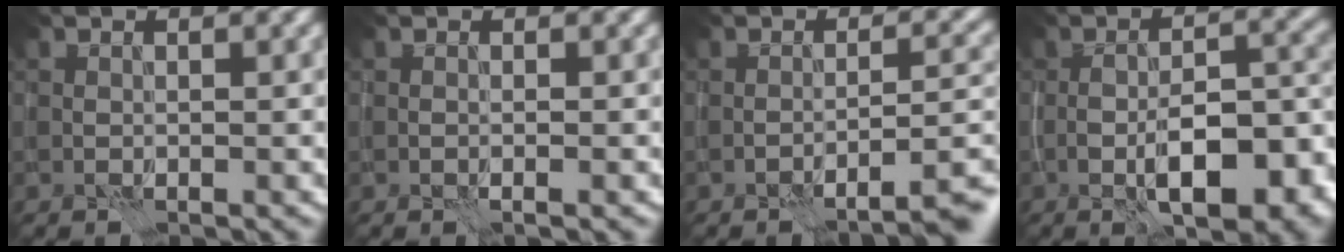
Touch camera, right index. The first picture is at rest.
{"total": 0.6, "force": [-0.3, 0.0, 0.5], "torque": [-0.009, -0.001, -0.006]}
{"total": 5.3, "force": [-3.7, 0.9, 3.7], "torque": [-0.038, 0.017, -0.054]}
{"total": 9.8, "force": [-3.4, 4.1, 8.2], "torque": [-0.129, -0.004, -0.048]}